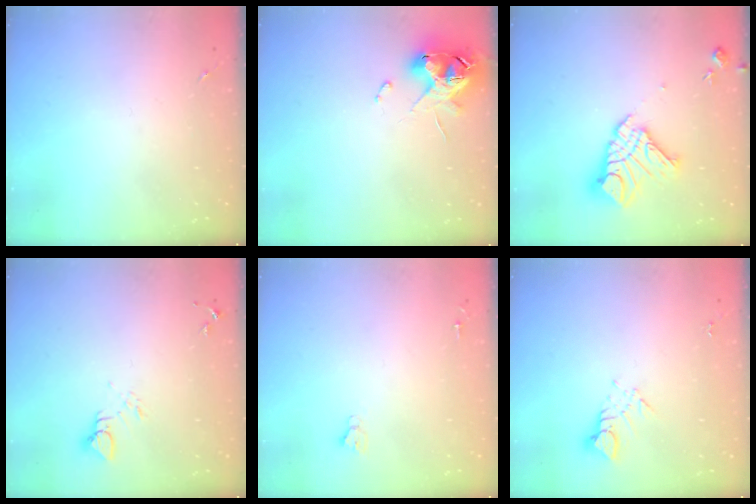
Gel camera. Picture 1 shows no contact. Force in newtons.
{"total": 11.5, "press": 11.4, "slide": 1.5}
{"total": 15.2, "press": 15.1, "slide": 1.6}
{"total": 3.7, "press": 3.7, "slide": 0.1}
{"total": 2.7, "press": 2.7, "slide": 0.0}
{"total": 3.5, "press": 3.5, "slide": 0.3}